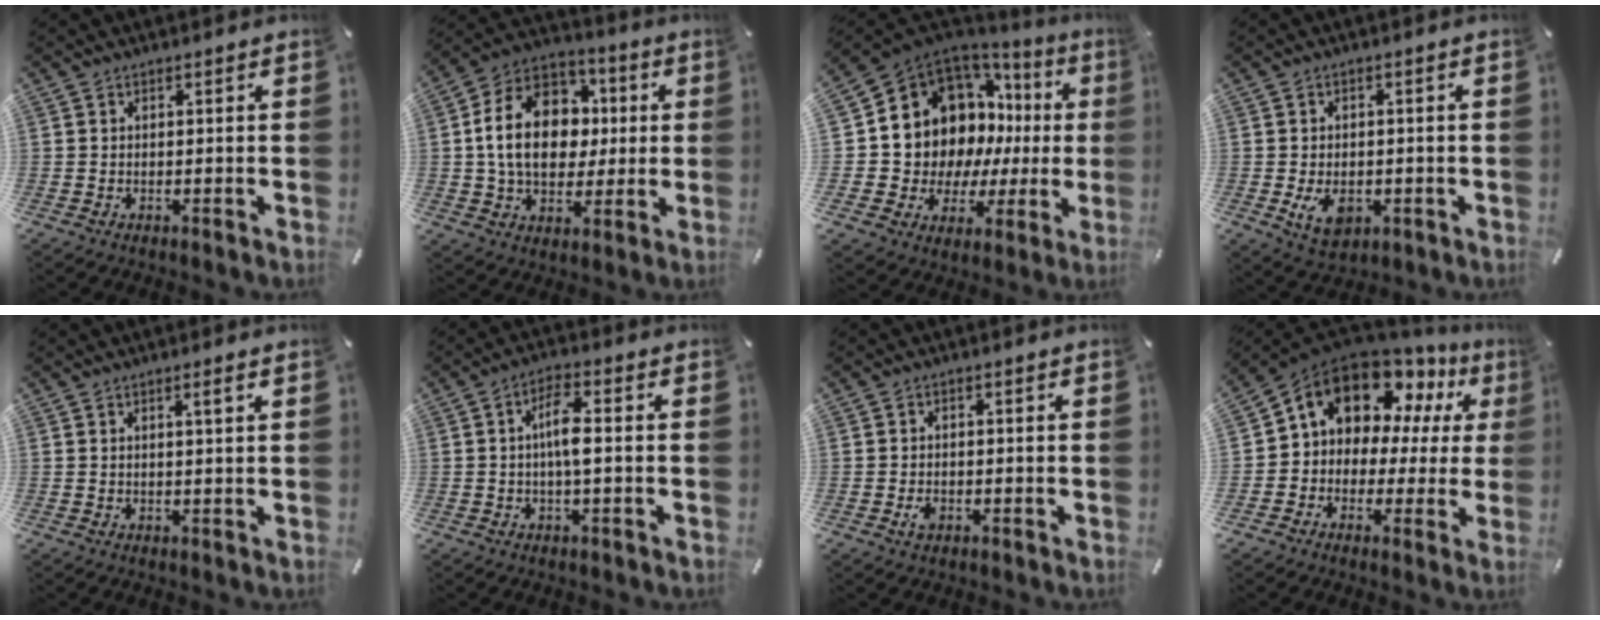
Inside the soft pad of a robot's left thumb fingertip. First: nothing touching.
{"total": 17.5, "force": [1.0, 13.7, 10.9], "torque": [-0.211, 0.013, 0.019]}
{"total": 13.5, "force": [5.2, 11.3, 5.2], "torque": [-0.090, -0.079, 0.116]}
{"total": 6.3, "force": [-1.6, 4.5, 4.1], "torque": [-0.075, -0.002, -0.032]}
{"total": 2.0, "force": [0.9, 0.1, 1.8], "torque": [-0.037, 0.001, 0.014]}
{"total": 6.4, "force": [-0.3, 1.7, 6.1], "torque": [-0.119, 0.007, -0.009]}
{"total": 2.2, "force": [-0.8, 1.6, 1.3], "torque": [-0.031, 0.001, -0.017]}
{"total": 14.1, "force": [8.0, 9.8, 6.4], "torque": [-0.130, -0.055, 0.144]}